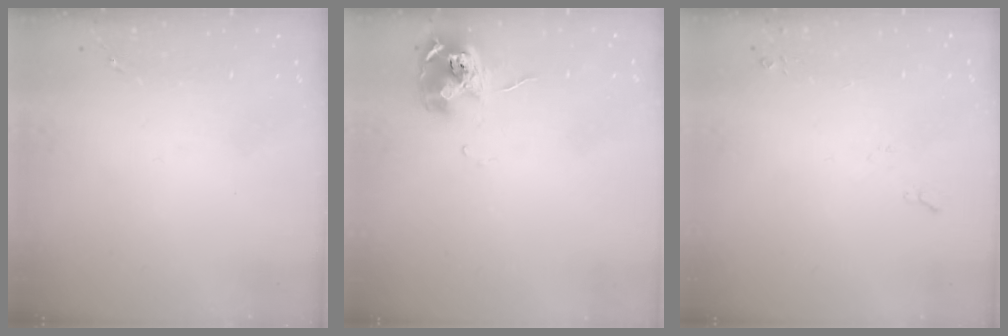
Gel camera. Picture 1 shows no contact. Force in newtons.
{"total": 11.7, "press": 11.6, "slide": 1.0}
{"total": 4.9, "press": 4.8, "slide": 0.9}